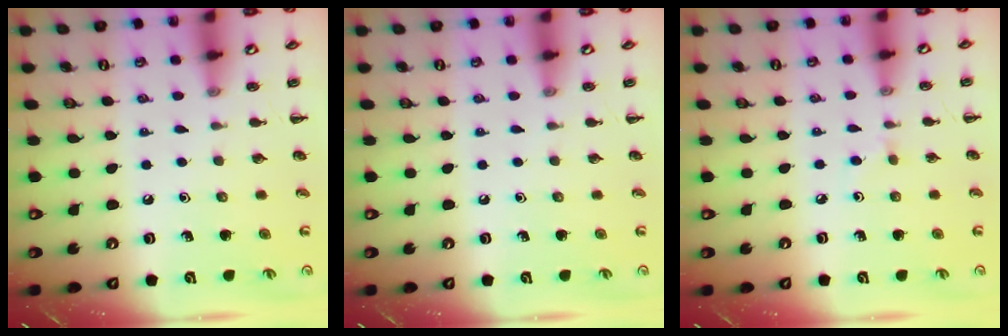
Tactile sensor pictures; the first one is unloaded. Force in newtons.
{"total": 0.0}
{"total": 3.3, "press": 3.0, "slide": 1.4}